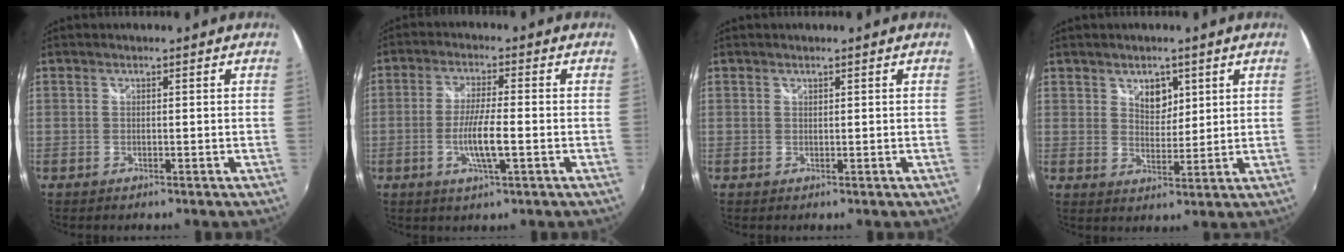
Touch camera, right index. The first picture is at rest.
{"total": 6.8, "force": [-1.9, 0.7, 6.5], "torque": [-0.126, -0.008, -0.035]}
{"total": 0.0}
{"total": 4.7, "force": [2.5, 3.1, 2.5], "torque": [-0.031, 0.001, 0.043]}